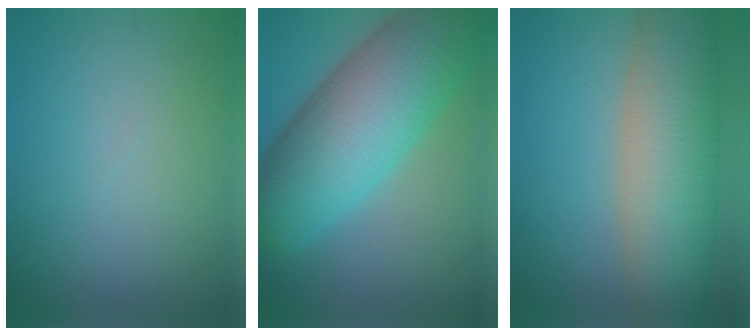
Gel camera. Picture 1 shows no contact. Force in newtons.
{"total": 12.2, "press": 12.2, "slide": 0.4}
{"total": 10.8, "press": 10.7, "slide": 0.5}